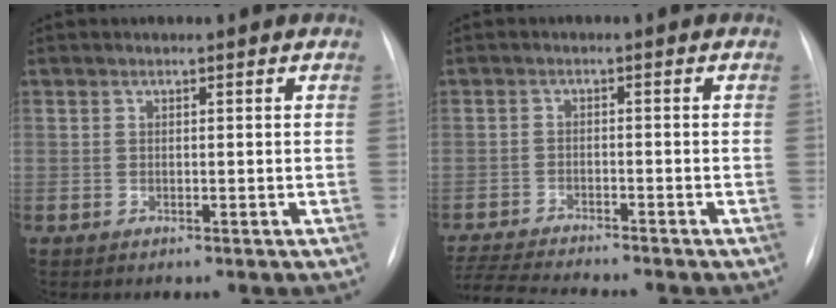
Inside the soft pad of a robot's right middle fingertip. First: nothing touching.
{"total": 9.8, "force": [-9.1, 0.0, 3.5], "torque": [-0.063, -0.012, -0.151]}